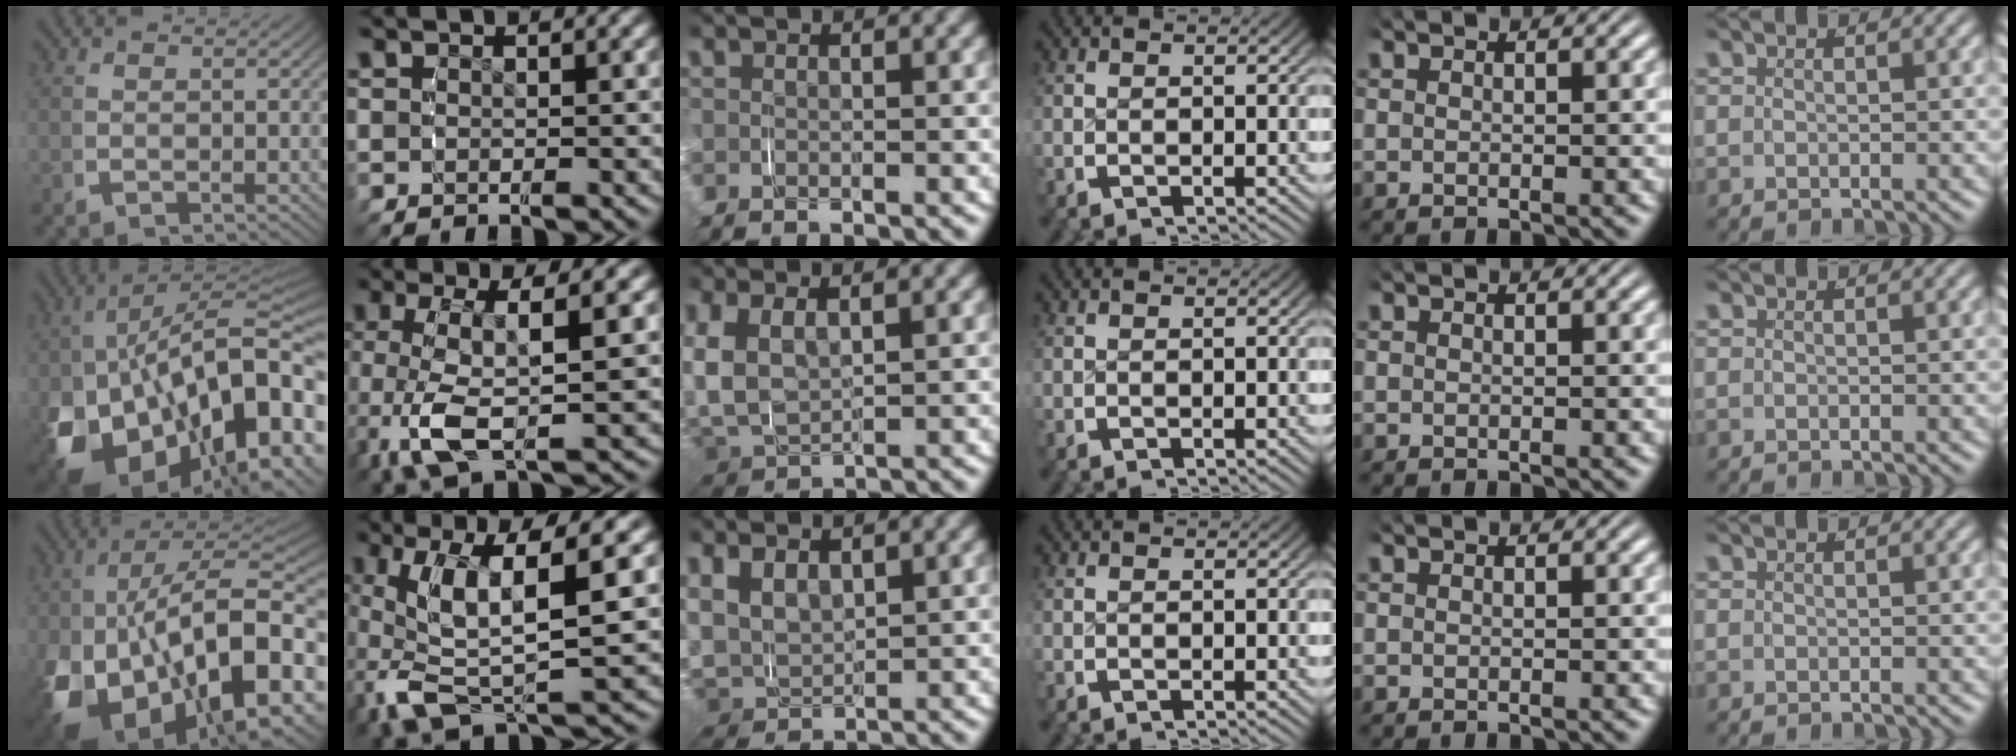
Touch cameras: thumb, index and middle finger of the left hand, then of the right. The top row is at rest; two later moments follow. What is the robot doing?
{"motion": "grasp_and_lifting", "object": "shoes"}